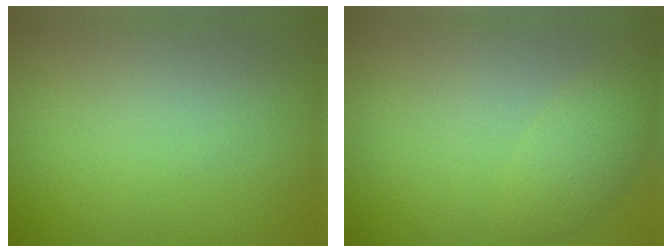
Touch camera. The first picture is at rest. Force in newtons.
{"total": 2.3, "press": 2.3, "slide": 0.1}